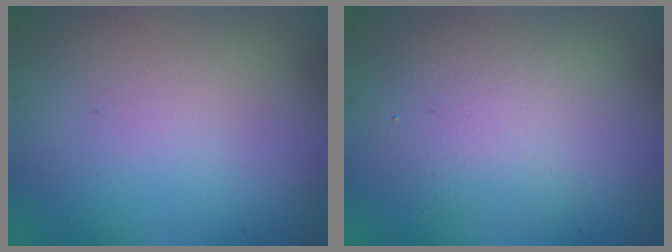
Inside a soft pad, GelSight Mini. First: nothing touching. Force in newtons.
{"total": 4.2, "press": 4.2, "slide": 0.1}